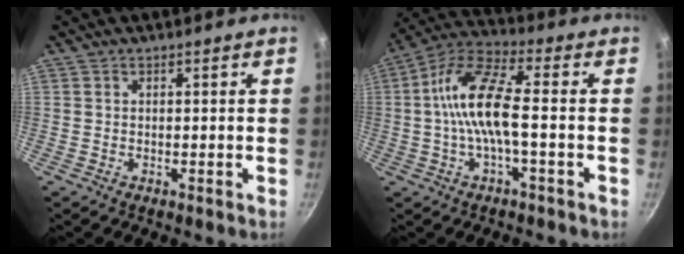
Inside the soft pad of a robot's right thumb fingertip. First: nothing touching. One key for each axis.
{"total": 12.3, "fx": -1.1, "fy": 3.9, "fz": 11.6, "tx": -0.233, "ty": 0.035, "tz": -0.036}